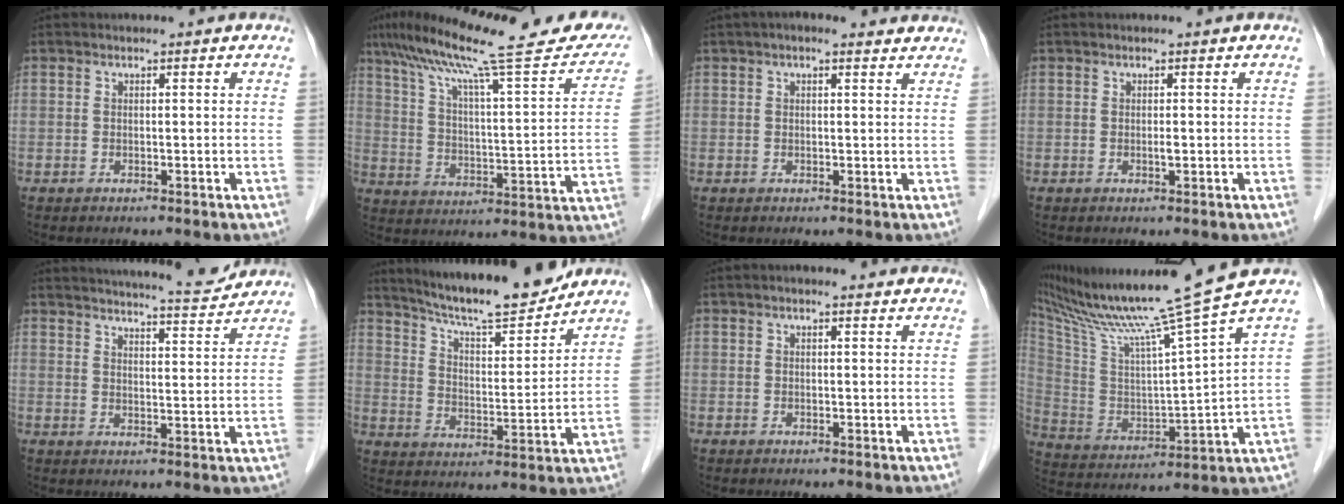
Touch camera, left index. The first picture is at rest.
{"total": 27.3, "force": [21.8, 3.3, 16.1], "torque": [-0.255, 0.013, 0.300]}
{"total": 5.7, "force": [4.7, 1.7, 2.8], "torque": [-0.037, 0.031, 0.054]}
{"total": 0.5, "force": [0.0, 0.1, 0.5], "torque": [-0.011, -0.001, -0.001]}
{"total": 13.9, "force": [13.3, 1.2, 3.9], "torque": [-0.058, -0.006, 0.171]}
{"total": 16.0, "force": [14.5, 1.5, 6.7], "torque": [-0.113, -0.003, 0.229]}
{"total": 3.2, "force": [2.8, 0.7, 1.3], "torque": [-0.020, 0.020, 0.030]}
{"total": 20.6, "force": [17.3, -3.0, 10.8], "torque": [-0.202, -0.044, 0.290]}